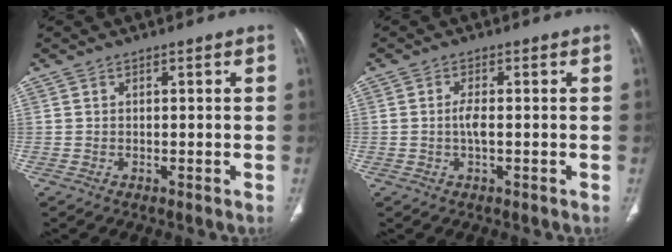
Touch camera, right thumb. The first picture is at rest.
{"total": 2.1, "force": [-0.3, 0.5, 2.1], "torque": [-0.048, -0.004, -0.008]}